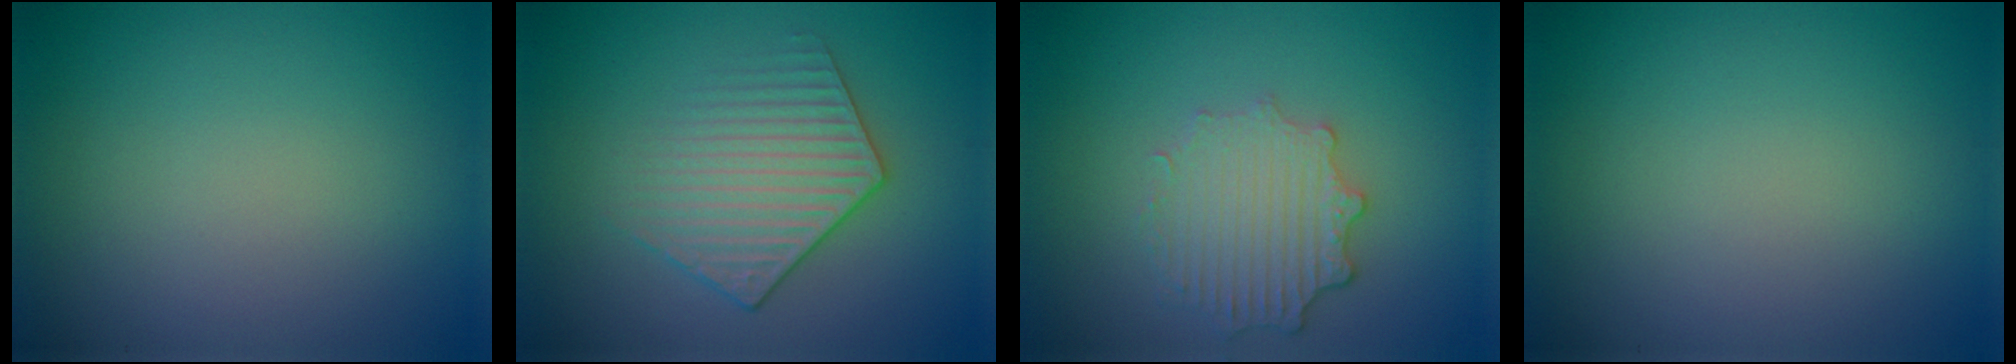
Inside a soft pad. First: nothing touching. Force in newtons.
{"total": 3.6, "press": 3.2, "slide": 1.6}
{"total": 3.5, "press": 2.8, "slide": 2.0}
{"total": 0.0}